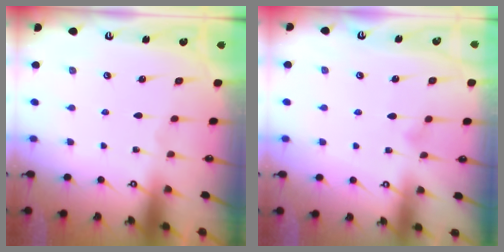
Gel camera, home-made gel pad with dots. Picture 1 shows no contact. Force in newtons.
{"total": 5.4, "press": 5.4, "slide": 0.4}